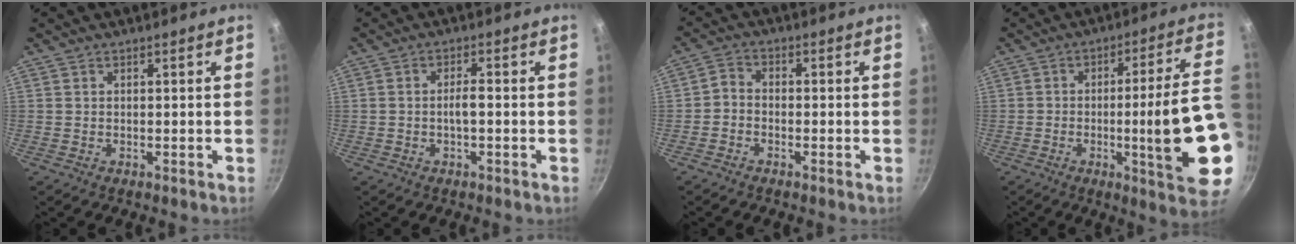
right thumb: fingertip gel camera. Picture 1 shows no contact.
{"total": 2.5, "force": [-0.6, 0.7, 2.3], "torque": [-0.042, 0.015, -0.012]}
{"total": 2.6, "force": [-1.4, 1.8, 1.2], "torque": [-0.029, 0.020, -0.038]}
{"total": 20.5, "force": [-4.3, 3.4, 19.8], "torque": [-0.254, 0.018, -0.054]}